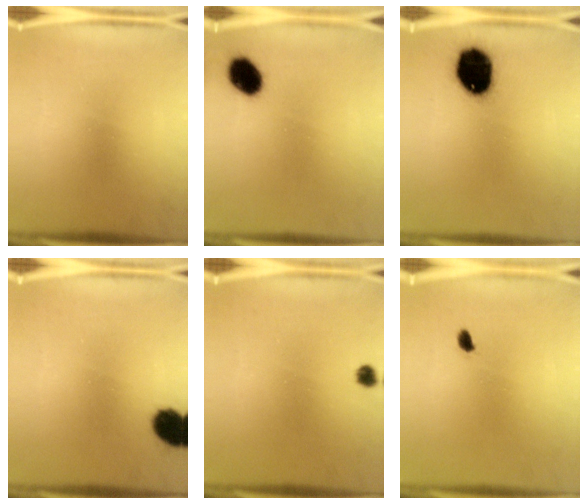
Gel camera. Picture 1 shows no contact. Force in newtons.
{"total": 7.5}
{"total": 15.3}
{"total": 8.2}
{"total": 1.8}
{"total": 1.4}